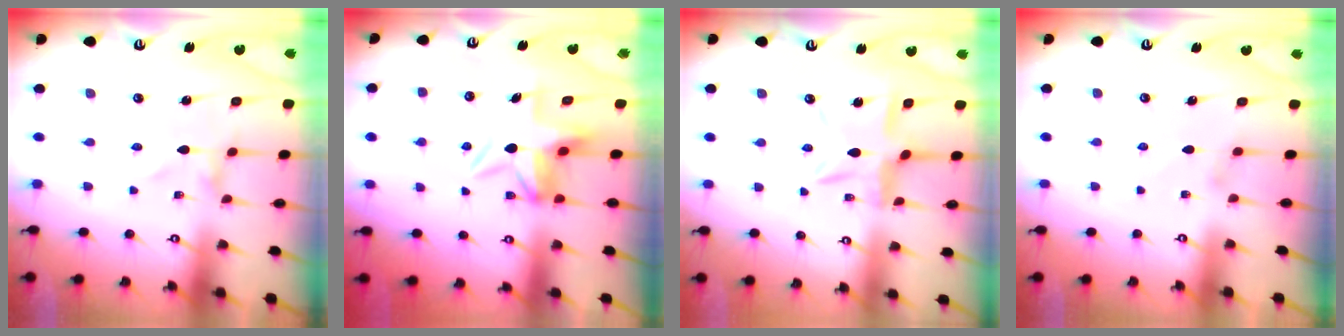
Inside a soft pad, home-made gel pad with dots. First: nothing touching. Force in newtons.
{"total": 6.4, "press": 6.4, "slide": 0.7}
{"total": 9.8, "press": 9.8, "slide": 0.8}
{"total": 2.7, "press": 2.7, "slide": 0.3}